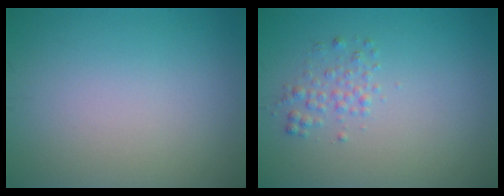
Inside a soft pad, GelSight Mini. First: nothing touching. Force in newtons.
{"total": 1.5, "press": 1.5, "slide": 0.1}